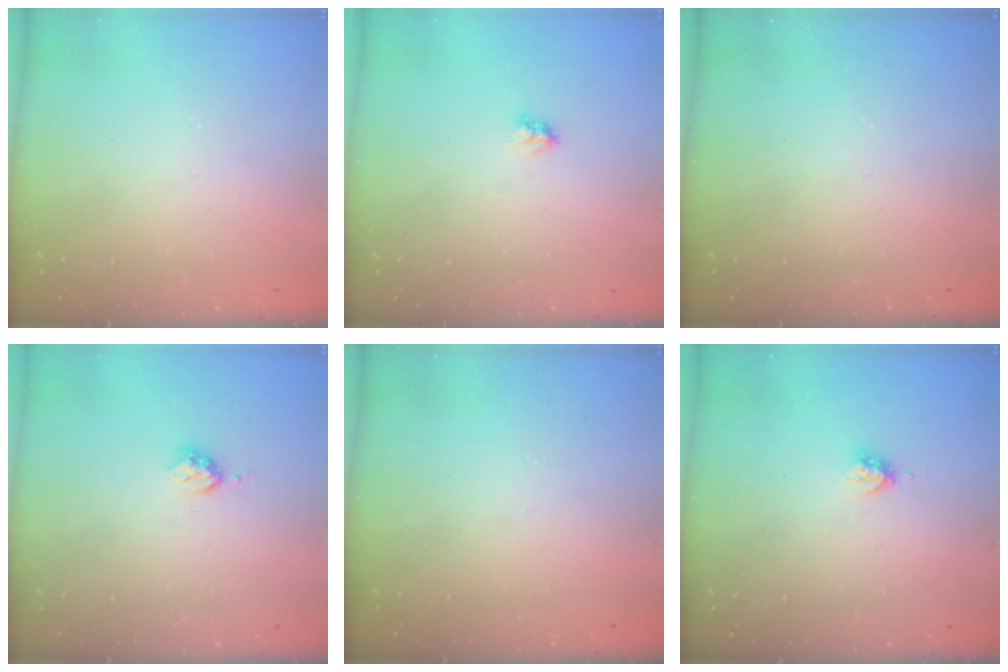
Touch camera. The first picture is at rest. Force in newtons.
{"total": 2.8, "press": 2.8, "slide": 0.4}
{"total": 0.0}
{"total": 3.6, "press": 3.5, "slide": 0.6}
{"total": 0.0}
{"total": 3.6, "press": 3.6, "slide": 0.2}